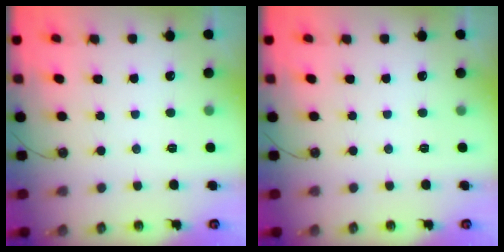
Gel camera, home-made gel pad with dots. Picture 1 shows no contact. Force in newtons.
{"total": 0.0}